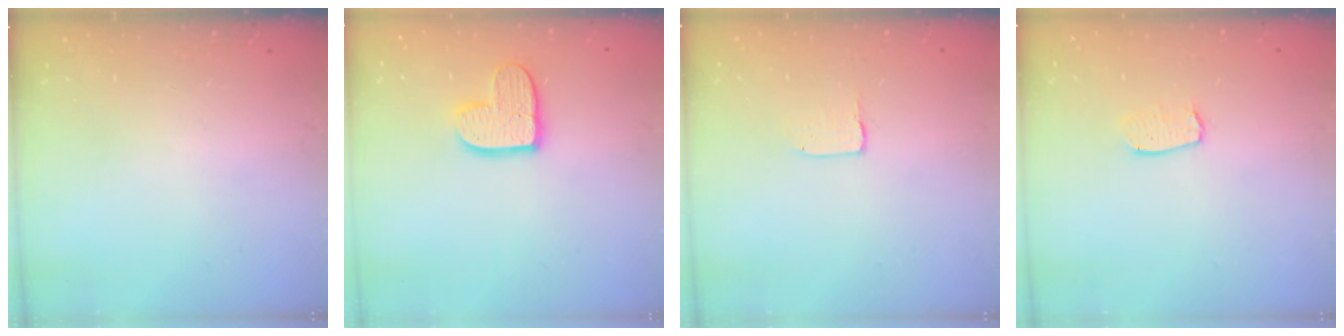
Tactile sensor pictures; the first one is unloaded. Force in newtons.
{"total": 11.0, "press": 10.9, "slide": 0.9}
{"total": 1.7, "press": 1.6, "slide": 0.1}
{"total": 5.8, "press": 5.8, "slide": 0.4}